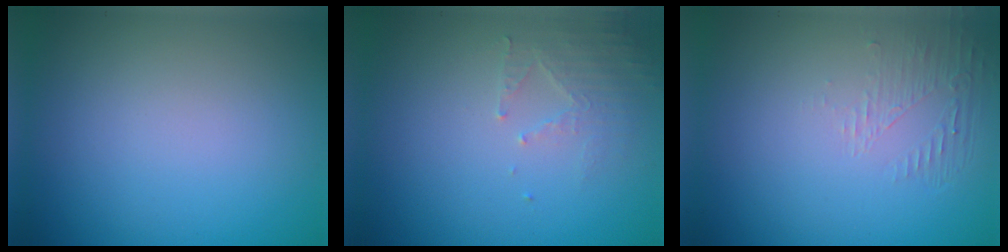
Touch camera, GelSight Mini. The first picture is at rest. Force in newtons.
{"total": 2.0, "press": 1.9, "slide": 0.3}
{"total": 1.3, "press": 0.0, "slide": 1.3}